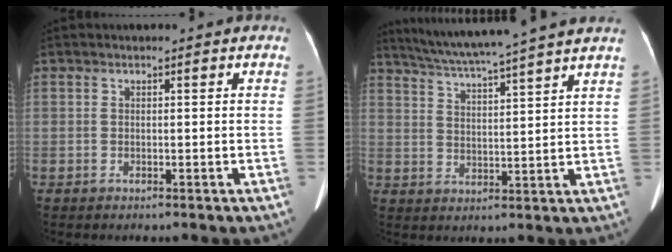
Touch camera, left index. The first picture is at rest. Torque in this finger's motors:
{"motor_torque": [0.08, -0.42, 0.01, 0.08]}